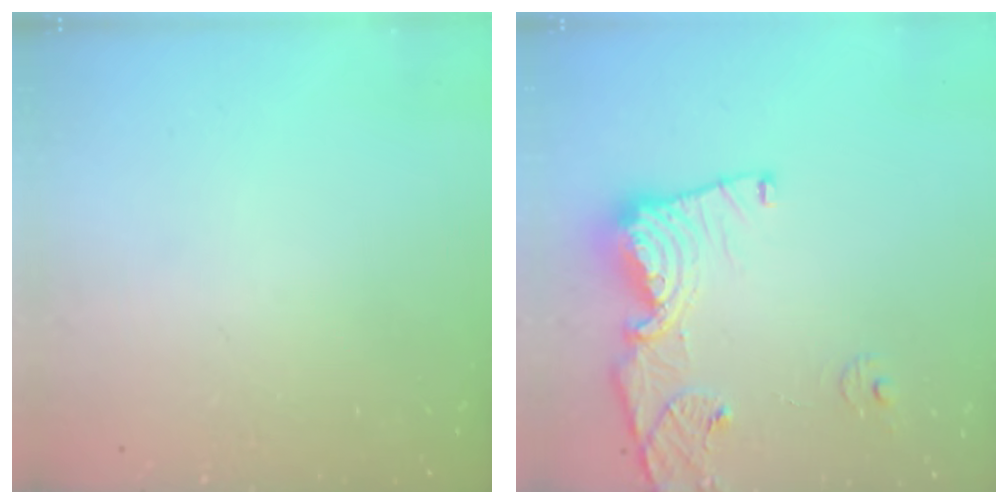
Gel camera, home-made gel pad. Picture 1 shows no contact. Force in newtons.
{"total": 14.7, "press": 14.6, "slide": 1.8}